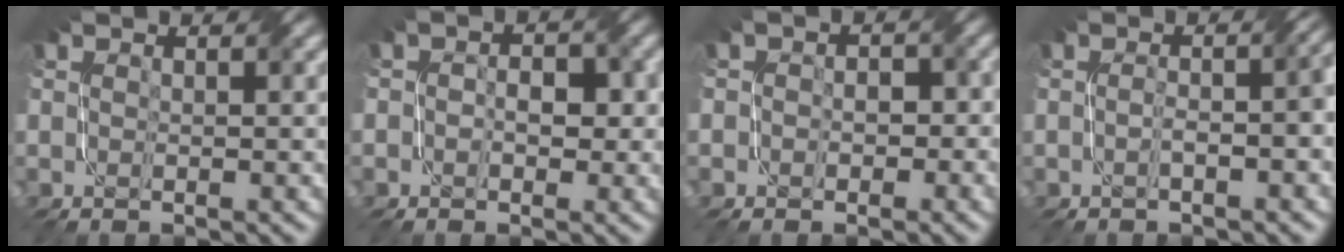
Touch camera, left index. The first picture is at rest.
{"total": 3.1, "force": [0.0, 2.1, 2.3], "torque": [-0.014, 0.003, -0.007]}
{"total": 2.3, "force": [-0.1, 1.9, 1.3], "torque": [-0.002, 0.003, -0.012]}
{"total": 3.6, "force": [-0.5, 1.3, 3.3], "torque": [-0.026, 0.015, -0.014]}